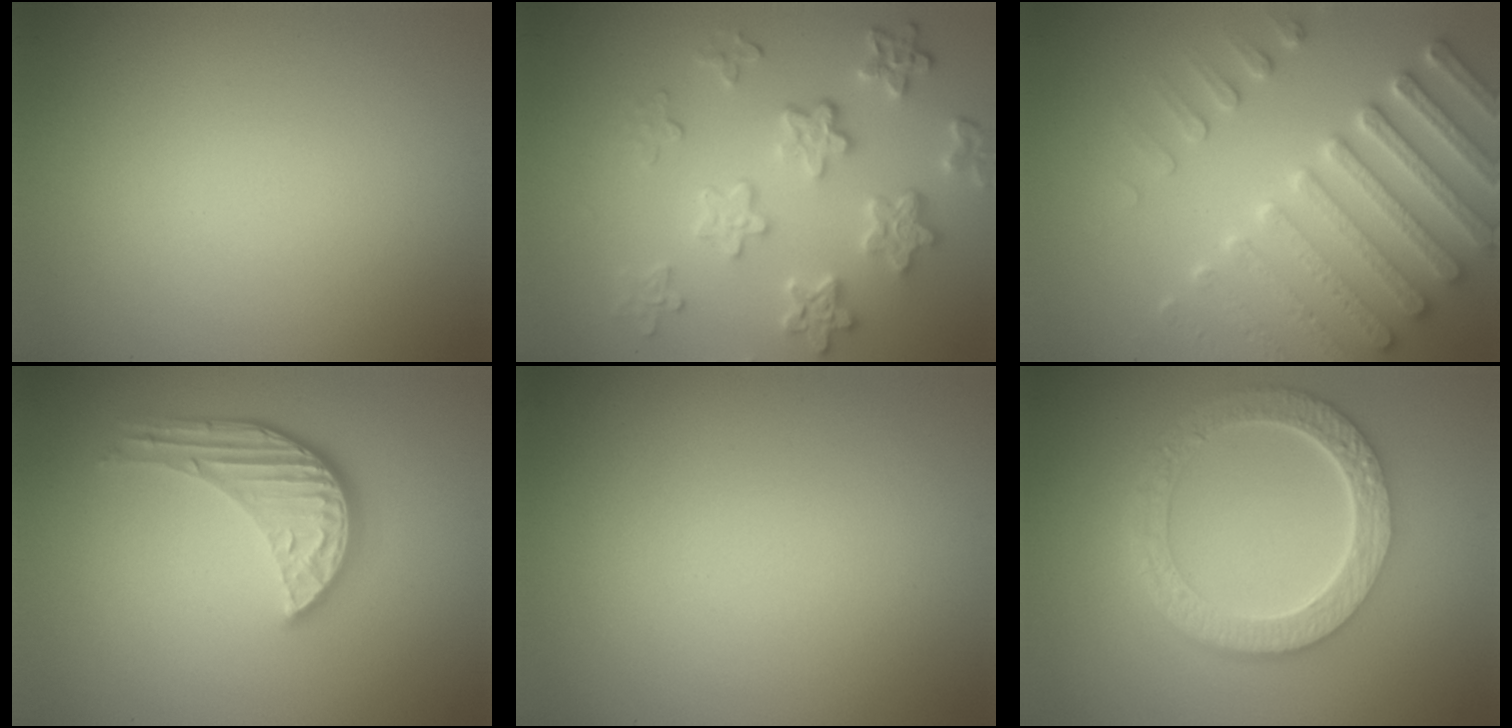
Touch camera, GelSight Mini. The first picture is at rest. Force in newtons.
{"total": 6.0, "press": 4.4, "slide": 4.0}
{"total": 7.2, "press": 7.0, "slide": 1.8}
{"total": 4.1, "press": 3.5, "slide": 2.2}
{"total": 0.0}
{"total": 6.7, "press": 5.0, "slide": 4.5}